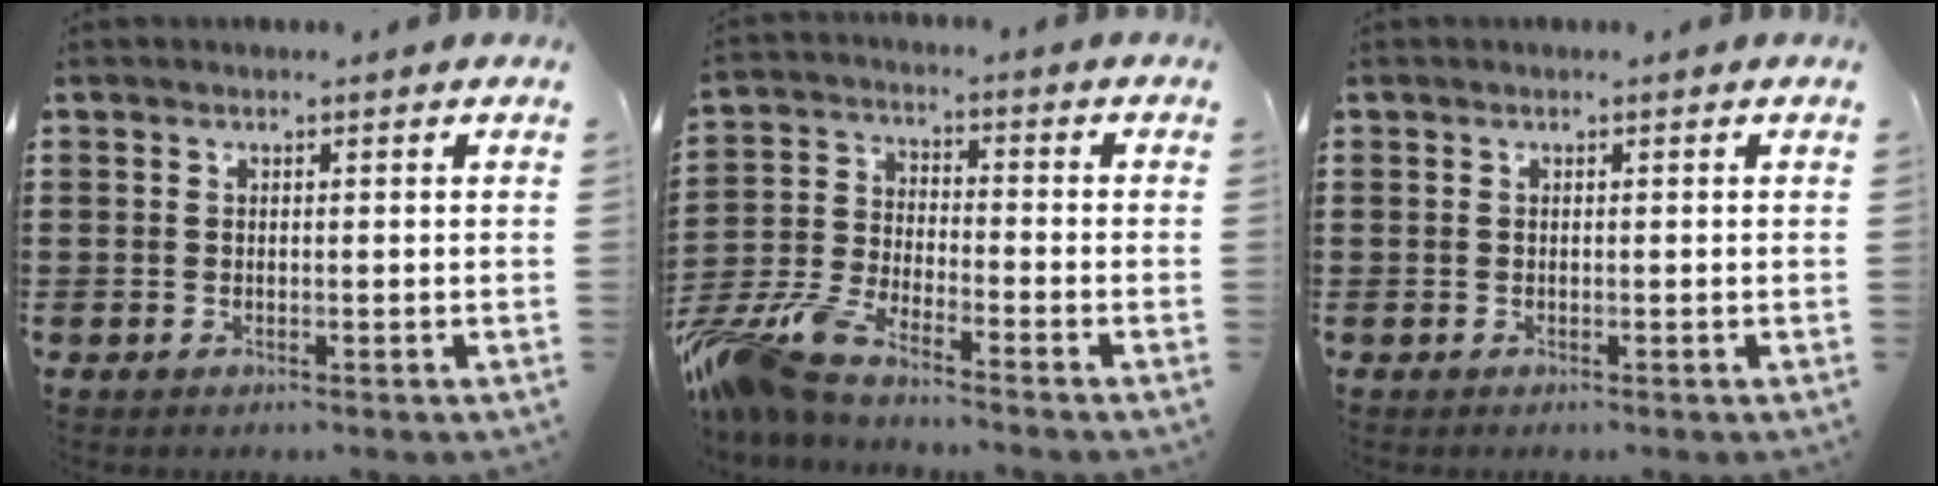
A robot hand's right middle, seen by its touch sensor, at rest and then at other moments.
{"total": 8.9, "force": [-8.0, 1.2, 3.8], "torque": [-0.111, -0.006, -0.166]}
{"total": 0.0}